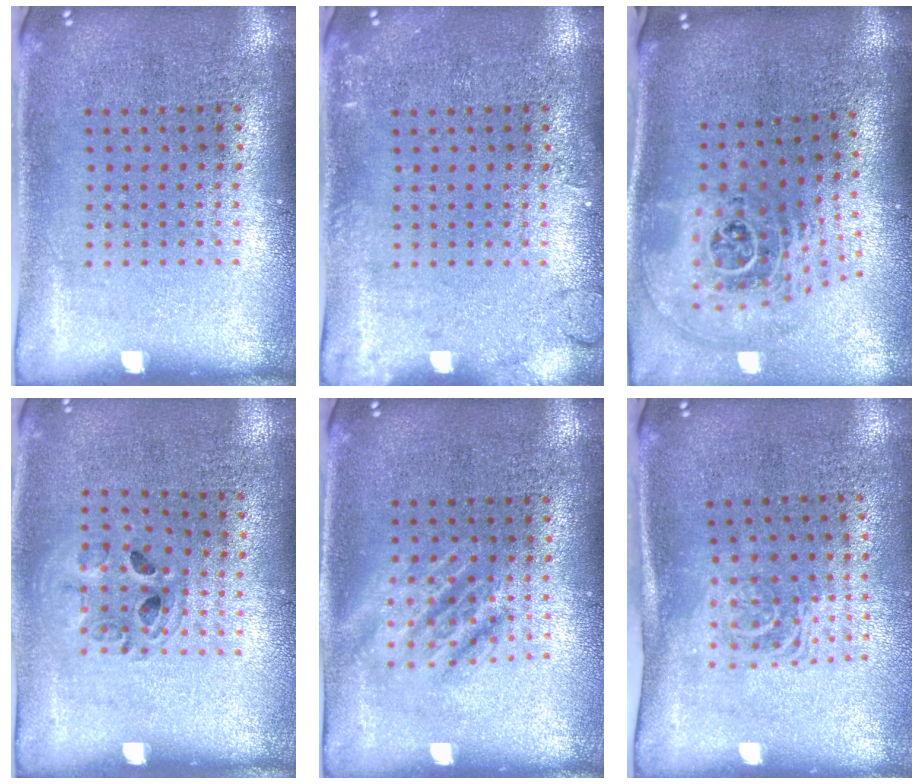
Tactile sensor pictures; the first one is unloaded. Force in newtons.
{"total": 1.7, "press": 1.7, "slide": 0.3}
{"total": 2.8, "press": 1.8, "slide": 2.1}
{"total": 1.0, "press": 1.0, "slide": 0.1}
{"total": 1.2, "press": 1.2, "slide": 0.2}
{"total": 1.6, "press": 1.2, "slide": 1.0}